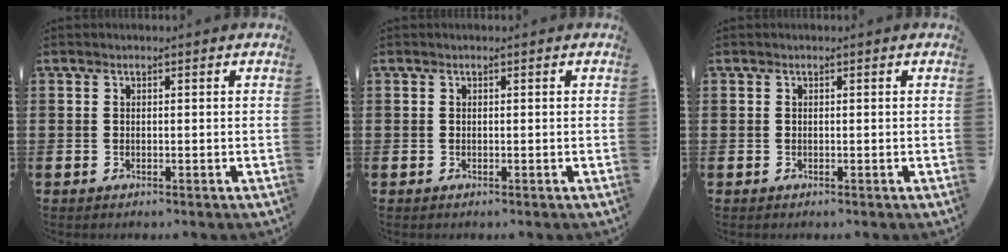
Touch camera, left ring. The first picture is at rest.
{"total": 0.0}
{"total": 0.0}